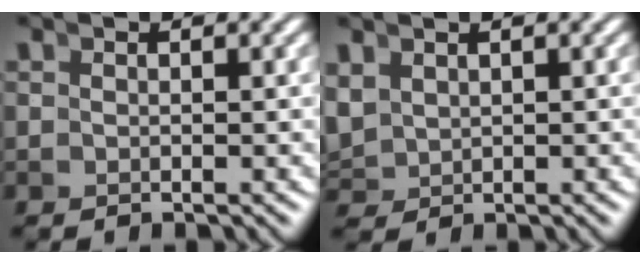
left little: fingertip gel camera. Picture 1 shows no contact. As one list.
[{"total": 2.1, "force": [0.8, 1.7, 1.0], "torque": [-0.031, -0.005, 0.026]}]